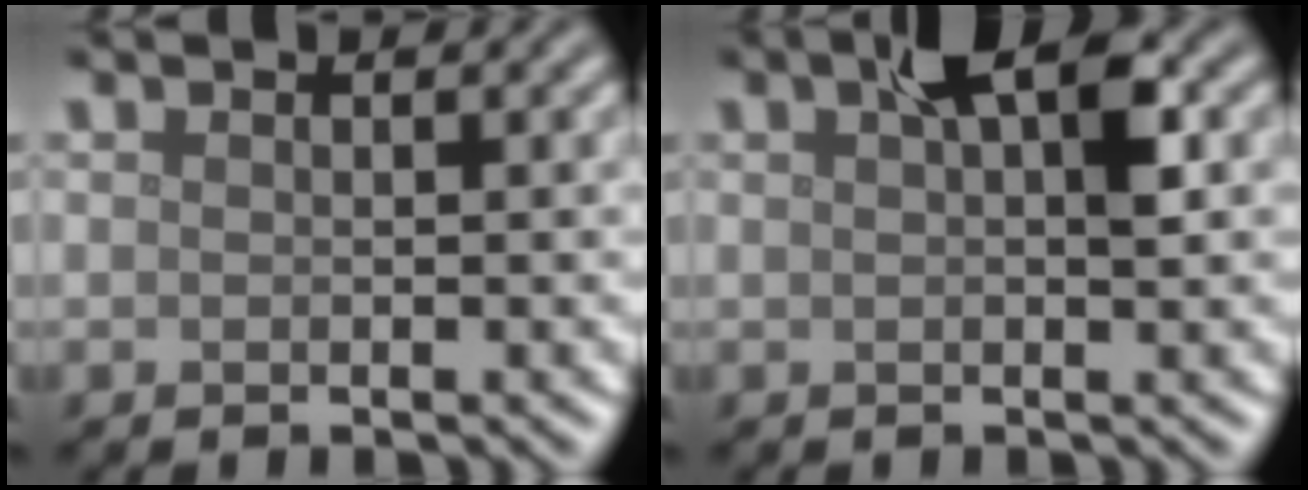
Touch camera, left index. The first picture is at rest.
{"total": 3.7, "force": [1.4, 0.9, 3.3], "torque": [-0.047, 0.012, 0.021]}